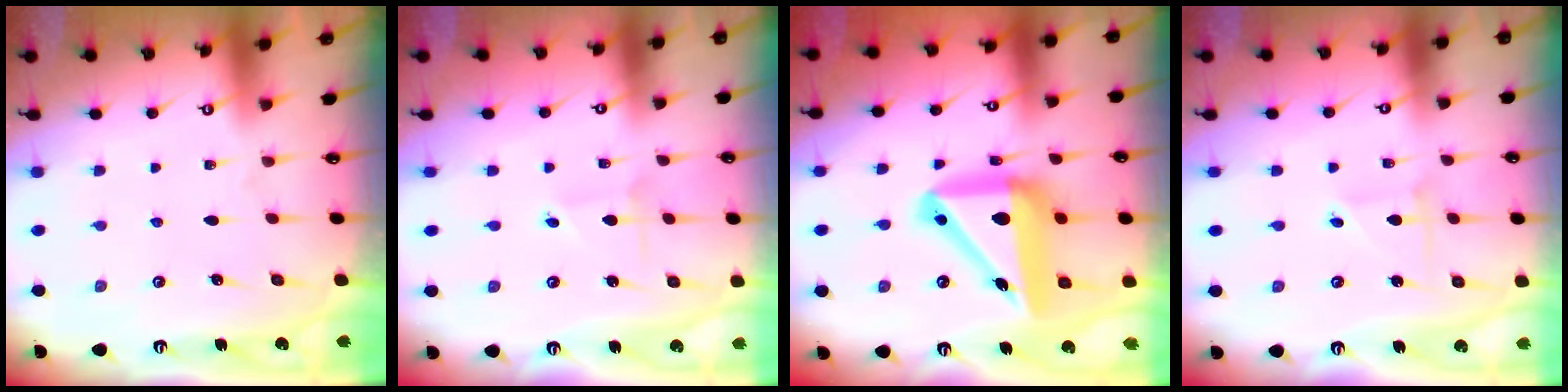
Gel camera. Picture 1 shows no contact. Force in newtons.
{"total": 1.5, "press": 1.5, "slide": 0.2}
{"total": 18.6, "press": 18.3, "slide": 2.8}
{"total": 2.2, "press": 2.2, "slide": 0.2}